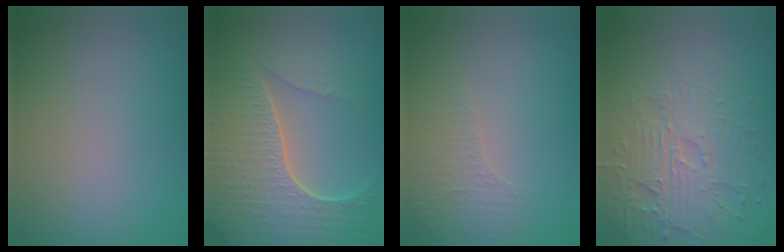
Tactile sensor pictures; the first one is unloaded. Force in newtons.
{"total": 7.7, "press": 5.6, "slide": 5.3}
{"total": 1.1, "press": 0.7, "slide": 0.8}
{"total": 4.6, "press": 4.2, "slide": 1.9}